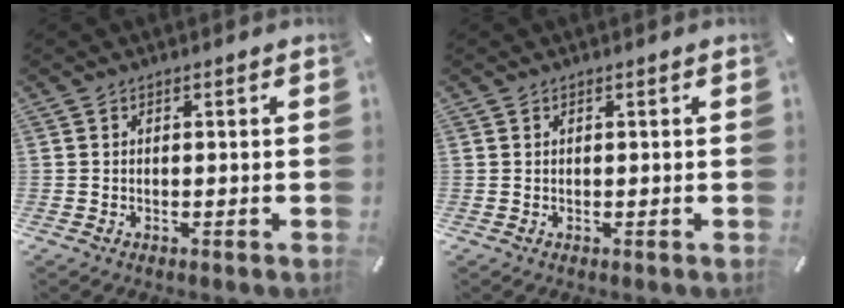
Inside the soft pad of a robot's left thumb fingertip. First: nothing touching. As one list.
[{"total": 0.0}]